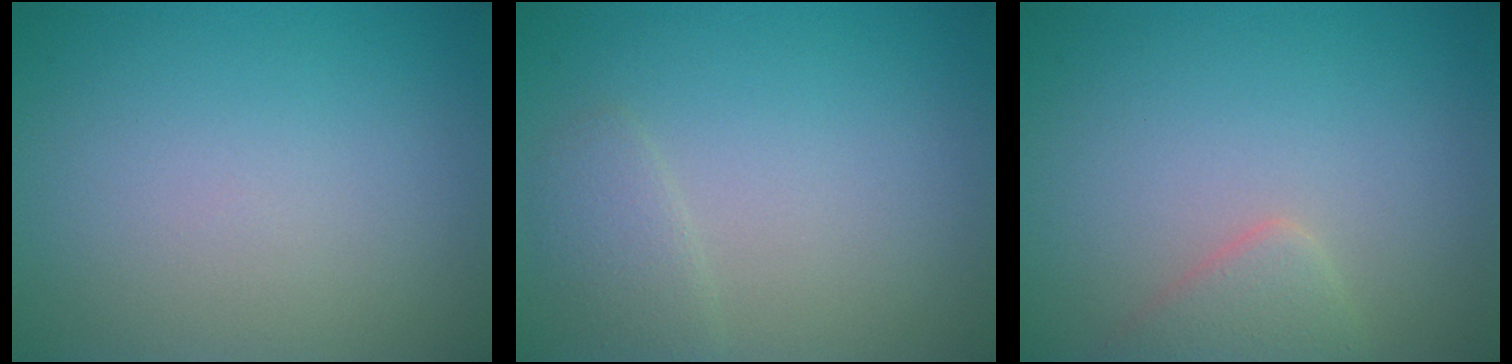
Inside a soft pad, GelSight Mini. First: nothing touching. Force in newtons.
{"total": 1.6, "press": 1.6, "slide": 0.1}
{"total": 2.1, "press": 2.1, "slide": 0.2}